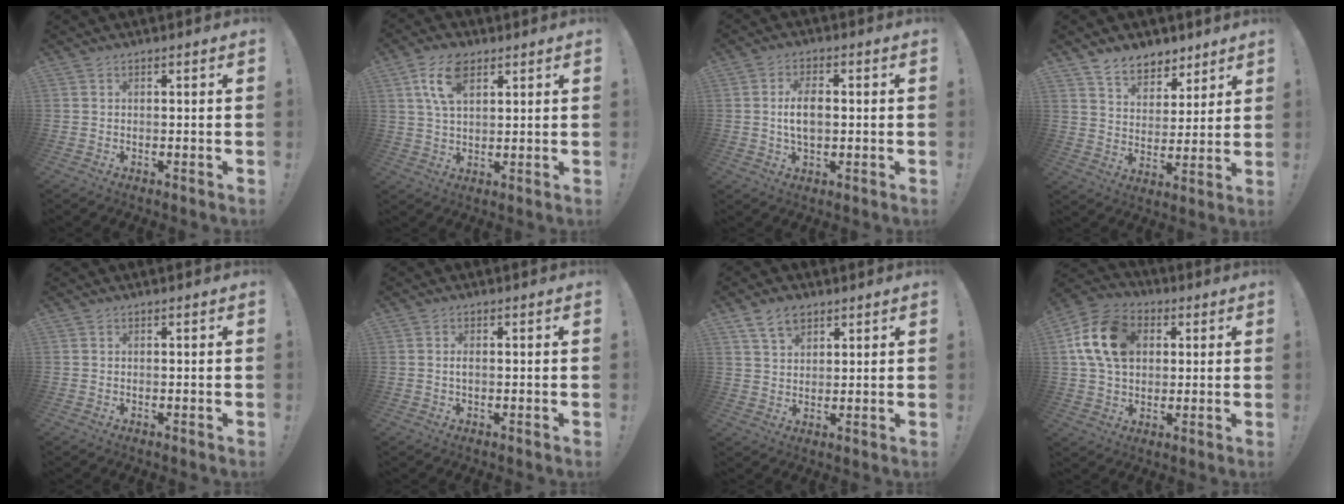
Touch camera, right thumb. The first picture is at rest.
{"total": 9.7, "force": [4.6, 5.2, 6.8], "torque": [-0.124, -0.003, 0.084]}
{"total": 7.0, "force": [0.1, 3.7, 6.0], "torque": [-0.101, 0.001, -0.003]}
{"total": 8.7, "force": [6.7, 5.2, 1.8], "torque": [-0.023, -0.054, 0.130]}
{"total": 0.0}
{"total": 1.0, "force": [-0.2, 0.3, 1.0], "torque": [-0.023, 0.003, -0.002]}
{"total": 7.4, "force": [4.8, 4.4, 3.5], "torque": [-0.061, -0.014, 0.090]}
{"total": 16.6, "force": [4.0, 12.3, 10.4], "torque": [-0.174, 0.003, 0.082]}